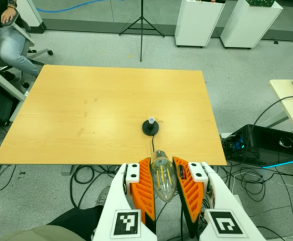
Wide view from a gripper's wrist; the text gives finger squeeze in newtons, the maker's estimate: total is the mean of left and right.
{"total": 18.2, "left": 19.0, "right": 17.3}